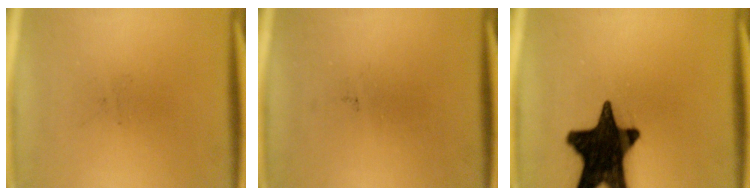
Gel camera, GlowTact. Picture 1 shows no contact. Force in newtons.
{"total": 0.0}
{"total": 19.9}